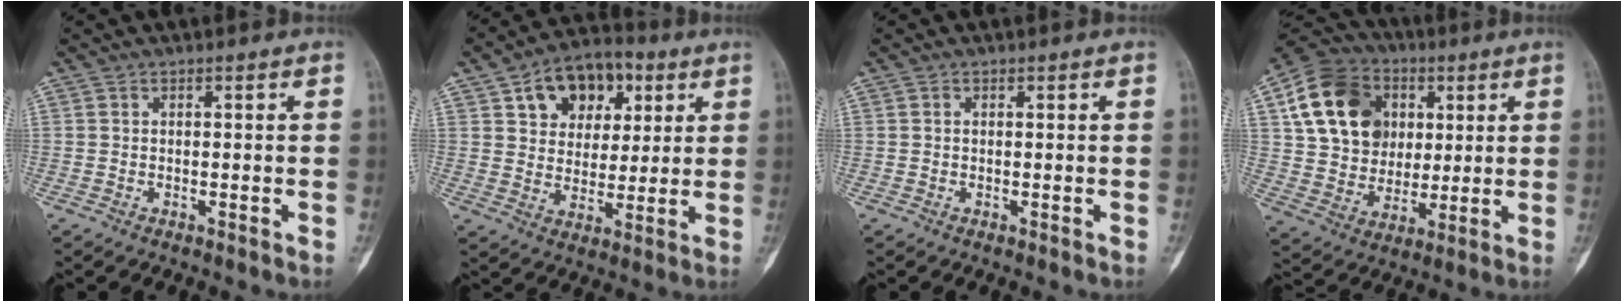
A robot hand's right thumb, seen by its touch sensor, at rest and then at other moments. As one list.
[{"total": 13.6, "force": [5.7, 9.7, 7.8], "torque": [-0.071, -0.005, 0.089]}, {"total": 0.0}, {"total": 18.7, "force": [5.3, 15.0, 9.9], "torque": [-0.154, 0.003, 0.094]}]